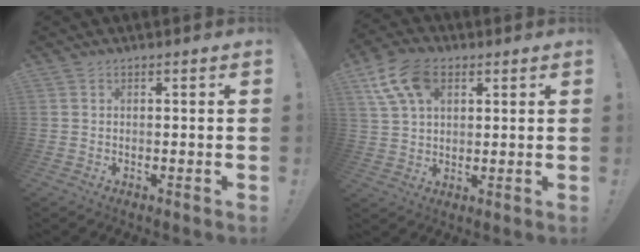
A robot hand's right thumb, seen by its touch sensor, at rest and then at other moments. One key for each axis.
{"total": 13.1, "fx": 5.6, "fy": 8.2, "fz": 8.5, "tx": -0.161, "ty": -0.008, "tz": 0.107}